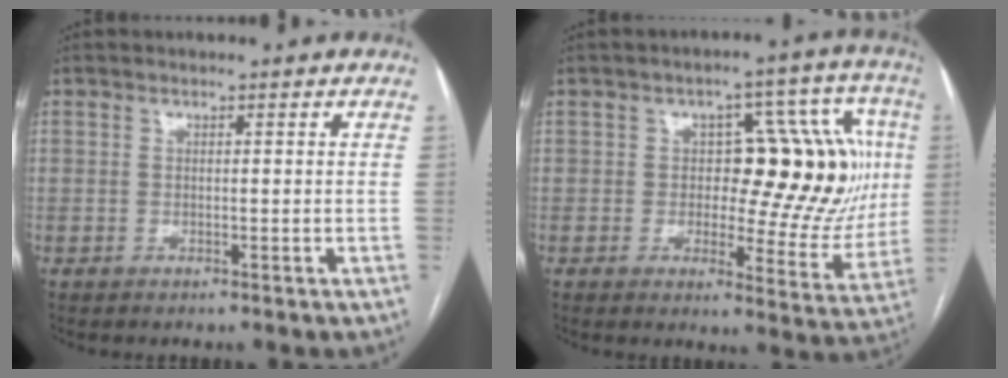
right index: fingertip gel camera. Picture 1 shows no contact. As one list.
[{"total": 16.8, "force": [2.0, 7.6, 14.9], "torque": [-0.169, 0.032, 0.032]}]